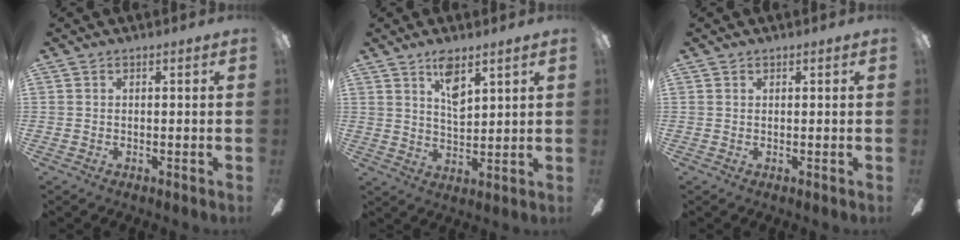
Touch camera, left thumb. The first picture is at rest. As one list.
[{"total": 6.6, "force": [4.4, 2.3, 4.3], "torque": [-0.071, -0.021, 0.073]}, {"total": 0.6, "force": [0.4, 0.5, 0.2], "torque": [-0.004, 0.002, 0.008]}]